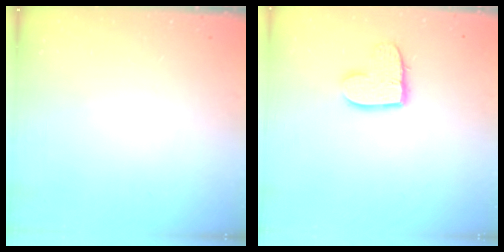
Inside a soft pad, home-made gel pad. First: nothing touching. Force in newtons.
{"total": 9.8, "press": 9.8, "slide": 0.5}